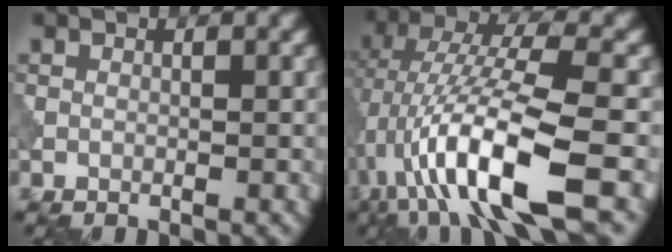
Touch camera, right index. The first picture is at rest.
{"total": 12.6, "force": [-3.8, 3.3, 11.6], "torque": [-0.220, 0.017, -0.062]}